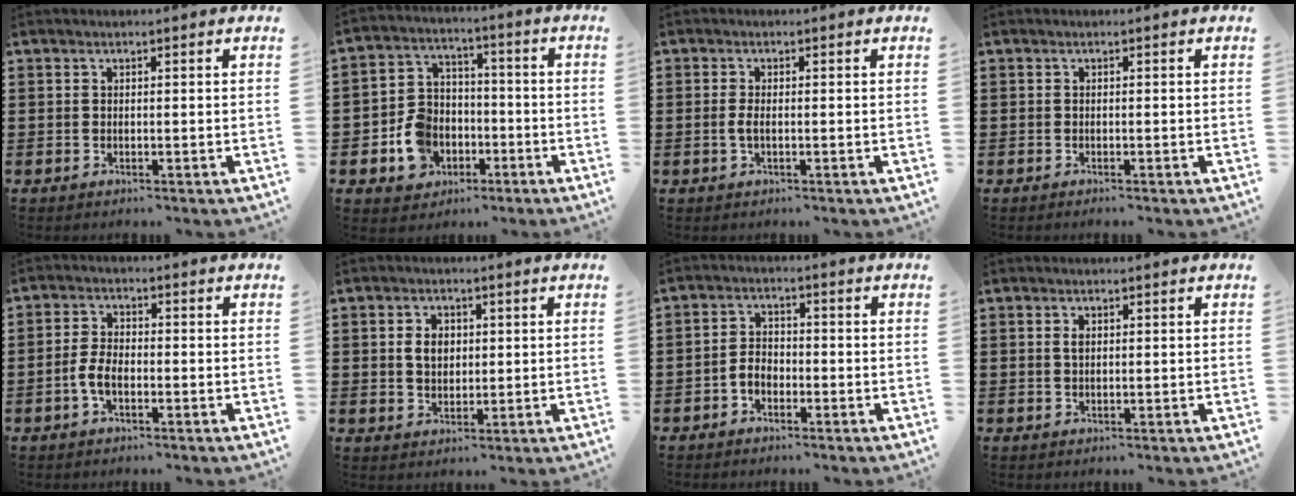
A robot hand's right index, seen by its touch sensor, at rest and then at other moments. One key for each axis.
{"total": 8.3, "fx": -3.0, "fy": 6.9, "fz": 3.4, "tx": -0.104, "ty": 0.021, "tz": -0.057}
{"total": 1.7, "fx": -0.3, "fy": 0.5, "fz": 1.6, "tx": -0.044, "ty": -0.007, "tz": -0.009}
{"total": 0.0}
{"total": 3.9, "fx": -1.5, "fy": 1.9, "fz": 3.1, "tx": -0.082, "ty": -0.006, "tz": -0.034}
{"total": 3.7, "fx": 0.6, "fy": 2.7, "fz": 2.5, "tx": -0.049, "ty": 0.008, "tz": 0.007}
{"total": 2.8, "fx": -1.5, "fy": 1.8, "fz": 1.5, "tx": -0.039, "ty": 0.002, "tz": -0.032}
{"total": 1.3, "fx": 0.3, "fy": 0.7, "fz": 1.1, "tx": -0.024, "ty": 0.004, "tz": 0.005}